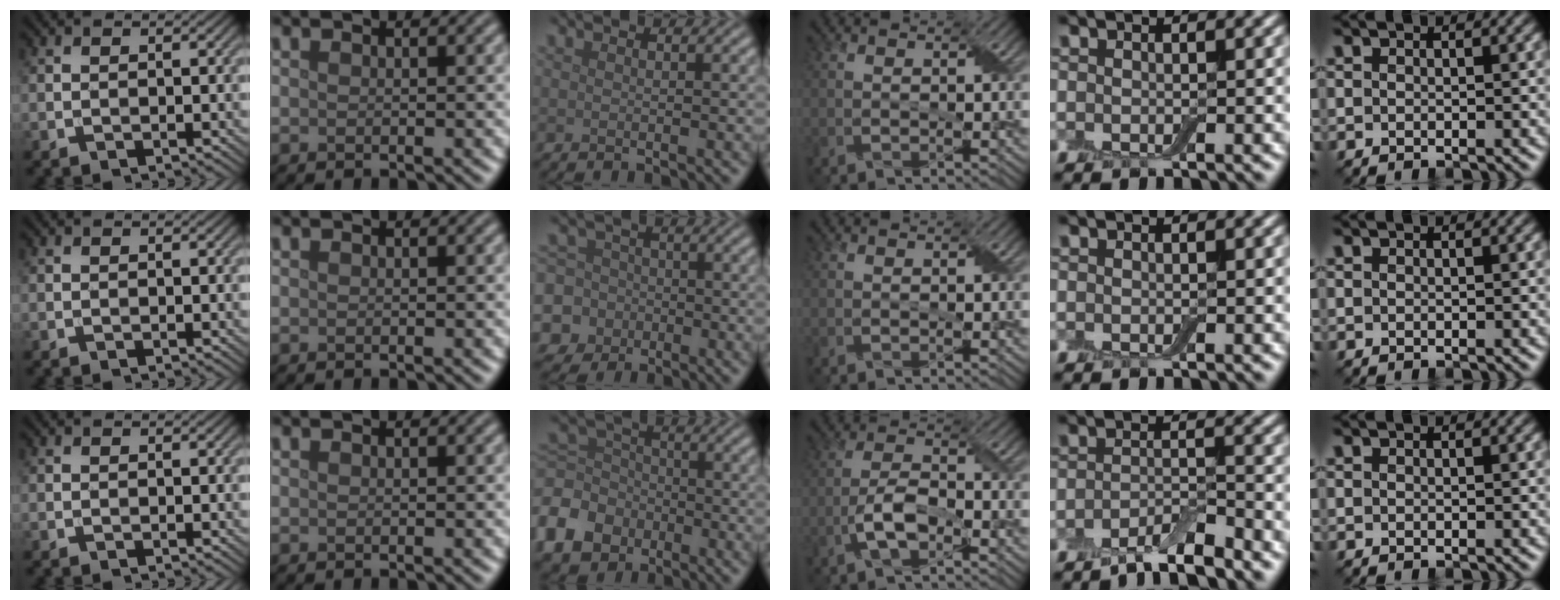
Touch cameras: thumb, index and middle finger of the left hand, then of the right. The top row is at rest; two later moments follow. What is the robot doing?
{"motion": "fold", "object": "cloth"}